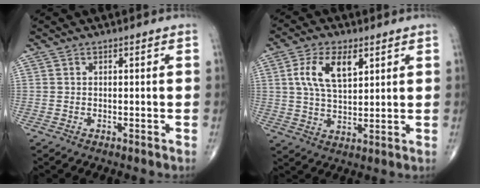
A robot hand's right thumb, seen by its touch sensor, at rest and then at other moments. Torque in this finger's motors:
{"motor_torque": [0.06, 0.19, 0.51, 0.25, 0.13]}